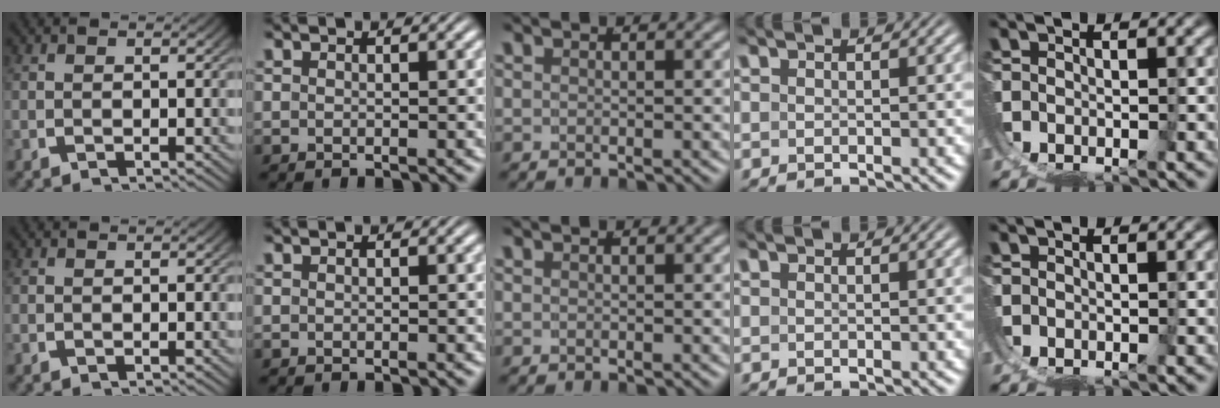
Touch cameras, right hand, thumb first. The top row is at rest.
{}